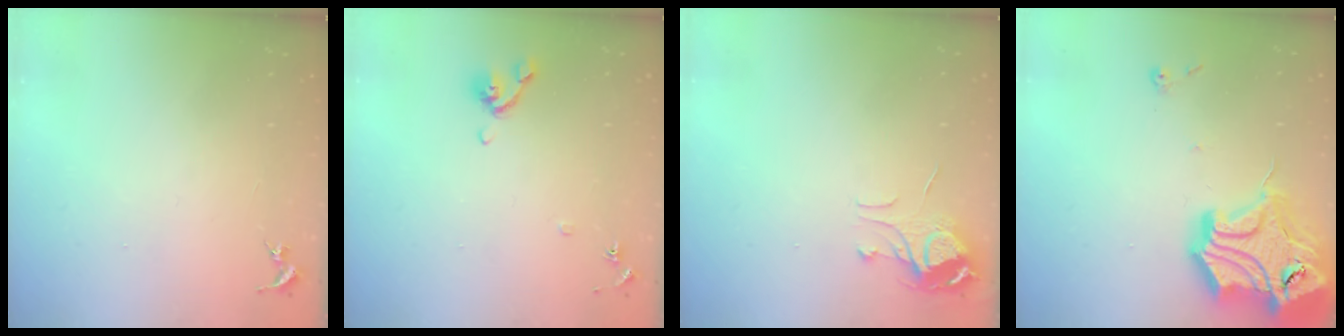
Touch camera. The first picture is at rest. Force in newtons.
{"total": 7.8, "press": 7.6, "slide": 1.6}
{"total": 7.1, "press": 7.1, "slide": 0.5}
{"total": 23.2, "press": 23.0, "slide": 2.7}